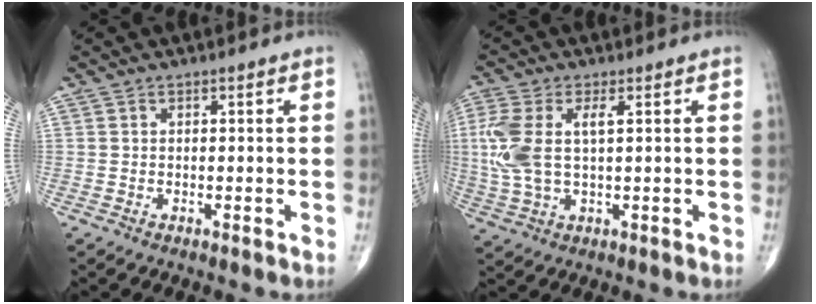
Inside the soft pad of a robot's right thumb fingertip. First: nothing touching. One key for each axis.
{"total": 10.1, "fx": 1.5, "fy": 4.6, "fz": 8.9, "tx": -0.233, "ty": 0.009, "tz": 0.033}